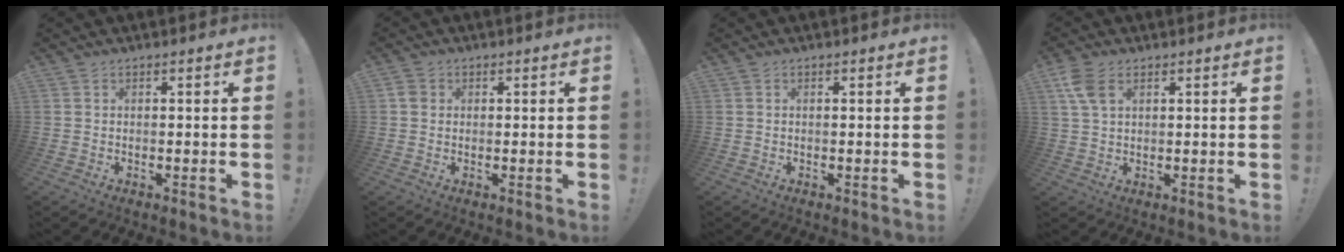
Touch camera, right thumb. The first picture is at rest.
{"total": 2.4, "force": [0.3, 2.2, 1.1], "torque": [-0.020, 0.006, 0.007]}
{"total": 0.0}
{"total": 6.7, "force": [3.0, 3.8, 4.7], "torque": [-0.090, -0.003, 0.060]}